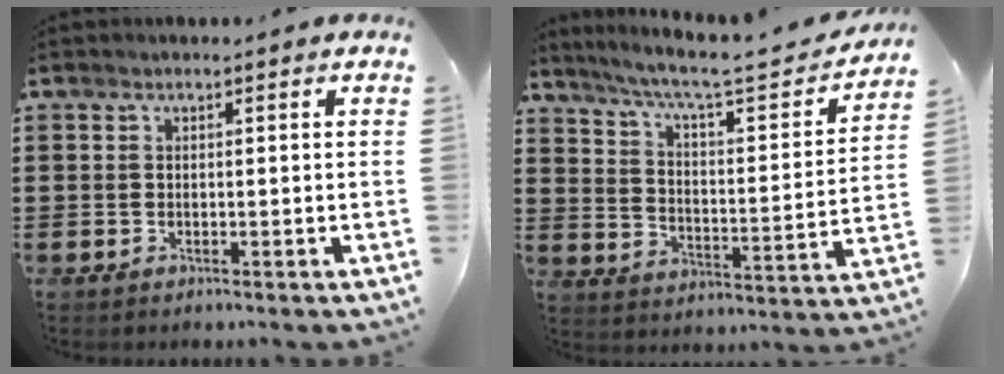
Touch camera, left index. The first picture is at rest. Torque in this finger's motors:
{"motor_torque": [1.07, -1.07, 0.27, 0.13]}